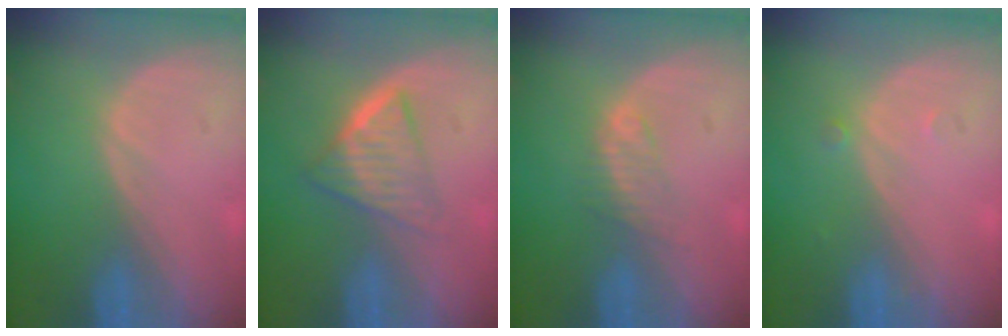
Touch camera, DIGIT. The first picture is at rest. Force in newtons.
{"total": 6.4, "press": 5.4, "slide": 3.4}
{"total": 2.3, "press": 2.3, "slide": 0.2}
{"total": 0.7, "press": 0.7, "slide": 0.1}